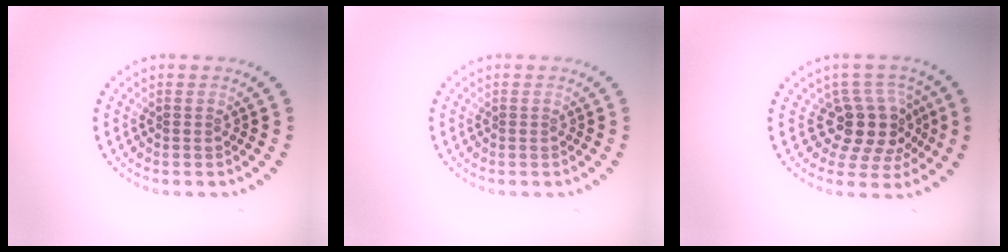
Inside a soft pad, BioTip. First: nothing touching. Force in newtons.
{"total": 0.0}
{"total": 4.3, "press": 3.4, "slide": 2.6}